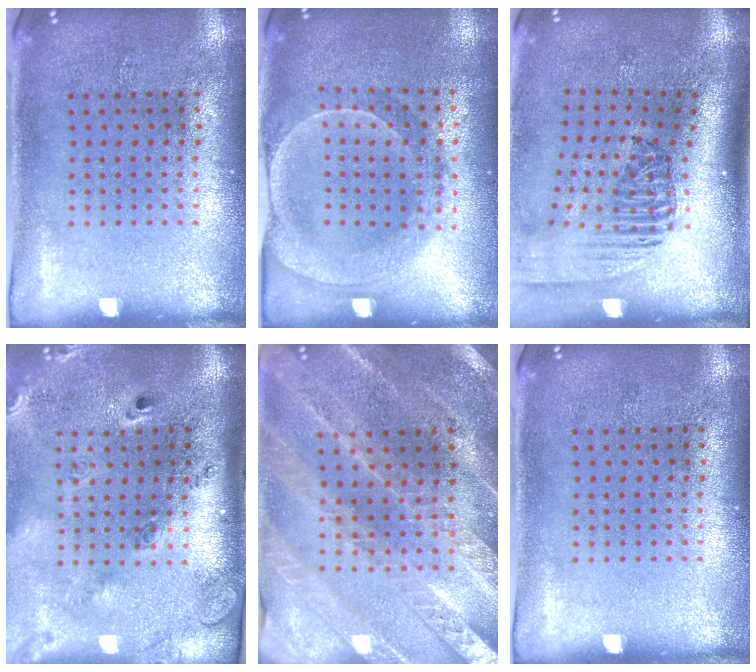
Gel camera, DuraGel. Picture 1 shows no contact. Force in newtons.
{"total": 1.9, "press": 1.8, "slide": 0.6}
{"total": 2.4, "press": 1.7, "slide": 1.7}
{"total": 2.9, "press": 2.0, "slide": 2.1}
{"total": 2.4, "press": 2.4, "slide": 0.4}
{"total": 0.0}